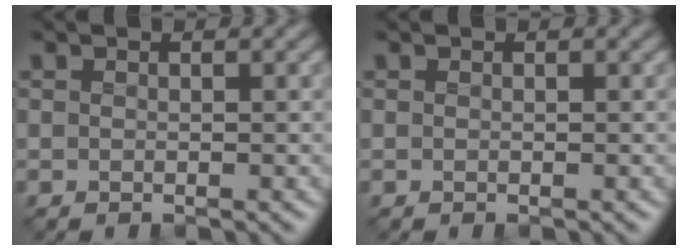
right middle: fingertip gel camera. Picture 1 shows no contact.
{"total": 0.0}